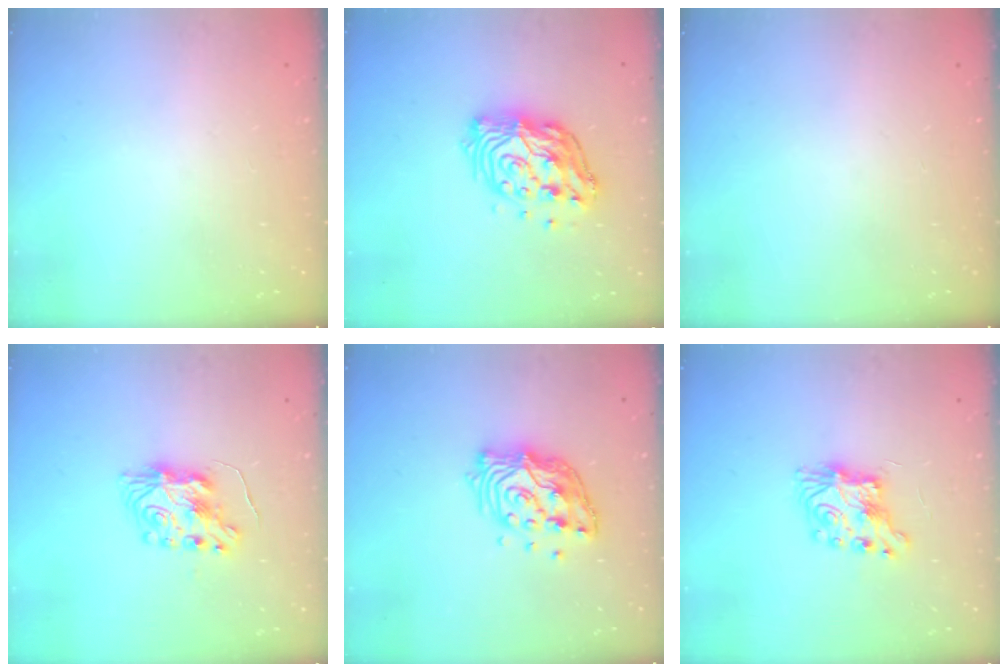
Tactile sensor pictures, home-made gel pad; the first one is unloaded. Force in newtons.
{"total": 13.4, "press": 13.3, "slide": 1.6}
{"total": 0.0}
{"total": 8.8, "press": 8.8, "slide": 0.6}
{"total": 13.5, "press": 13.5, "slide": 1.2}
{"total": 7.3, "press": 7.3, "slide": 0.1}